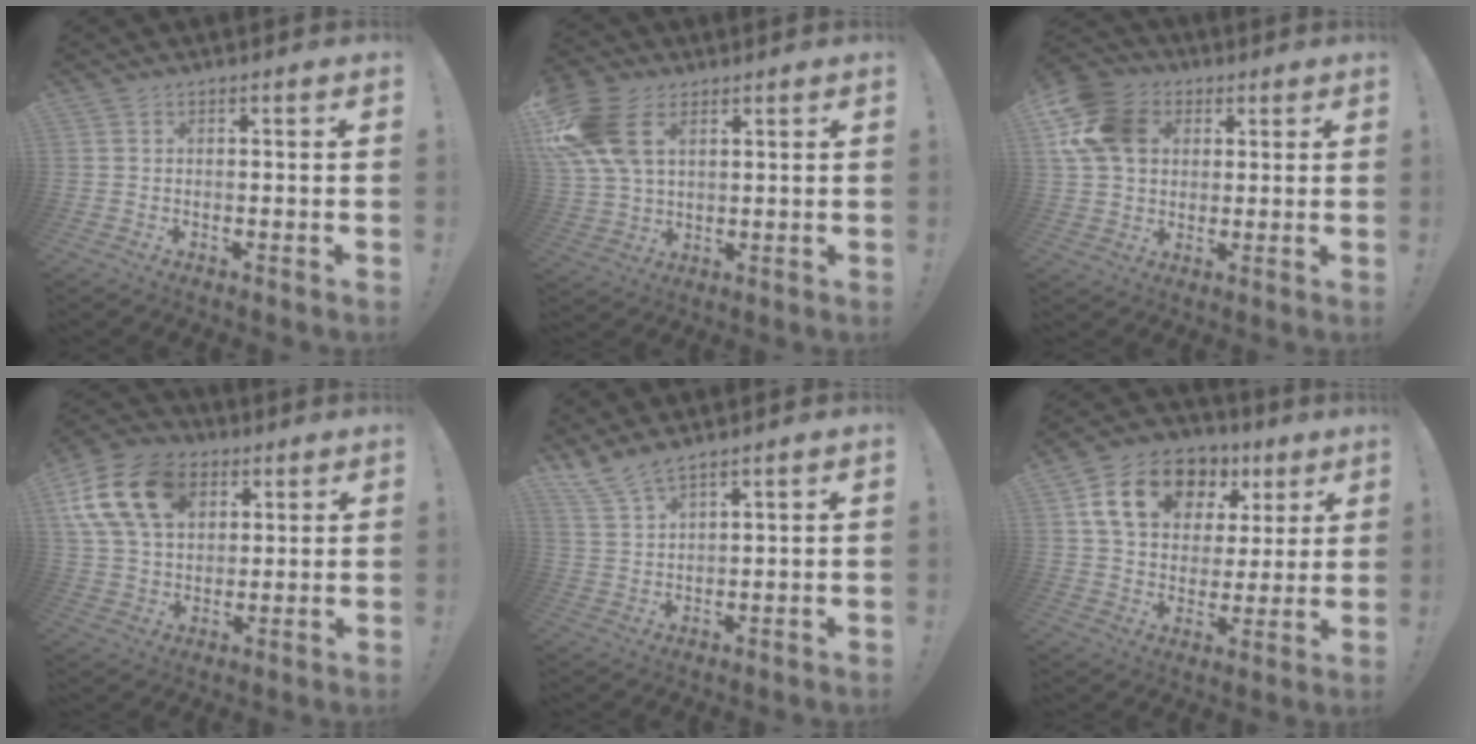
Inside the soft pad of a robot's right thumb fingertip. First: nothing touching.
{"total": 16.4, "force": [6.3, 10.7, 10.7], "torque": [-0.226, -0.012, 0.121]}
{"total": 15.7, "force": [4.2, 12.4, 8.7], "torque": [-0.163, -0.001, 0.088]}
{"total": 19.0, "force": [7.6, 13.4, 11.1], "torque": [-0.203, -0.018, 0.145]}
{"total": 6.1, "force": [5.4, 1.1, 2.7], "torque": [-0.072, -0.024, 0.104]}
{"total": 17.5, "force": [7.9, 12.3, 9.6], "torque": [-0.159, -0.020, 0.150]}